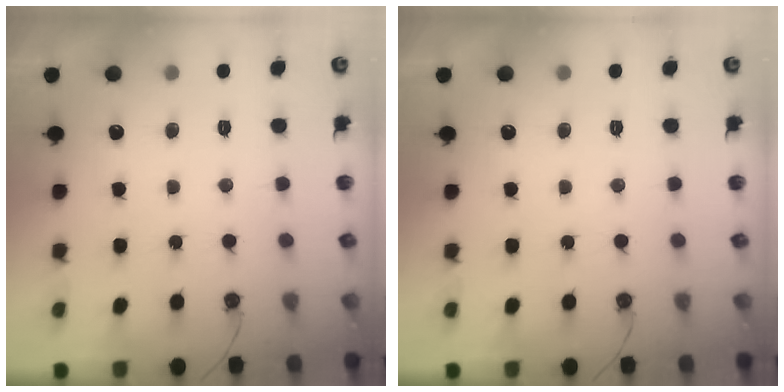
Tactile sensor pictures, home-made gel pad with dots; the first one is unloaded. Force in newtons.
{"total": 0.0}